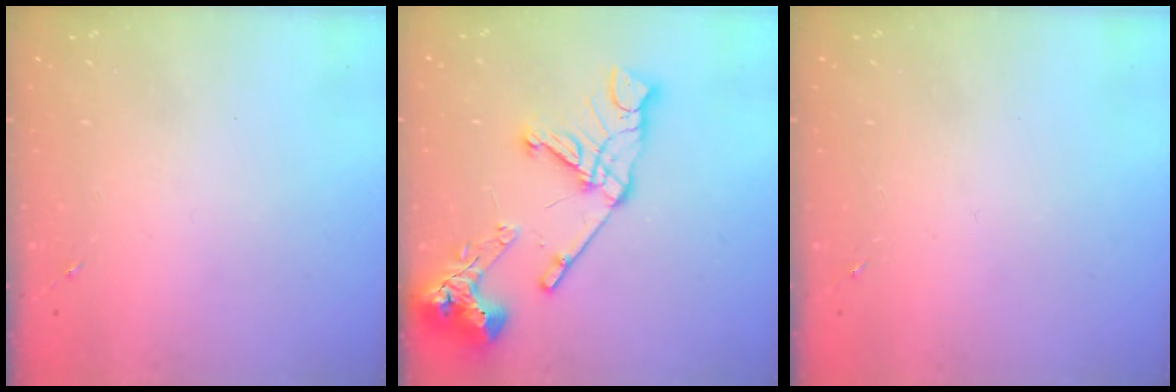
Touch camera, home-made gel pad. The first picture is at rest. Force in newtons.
{"total": 19.0, "press": 18.8, "slide": 2.2}
{"total": 0.0}